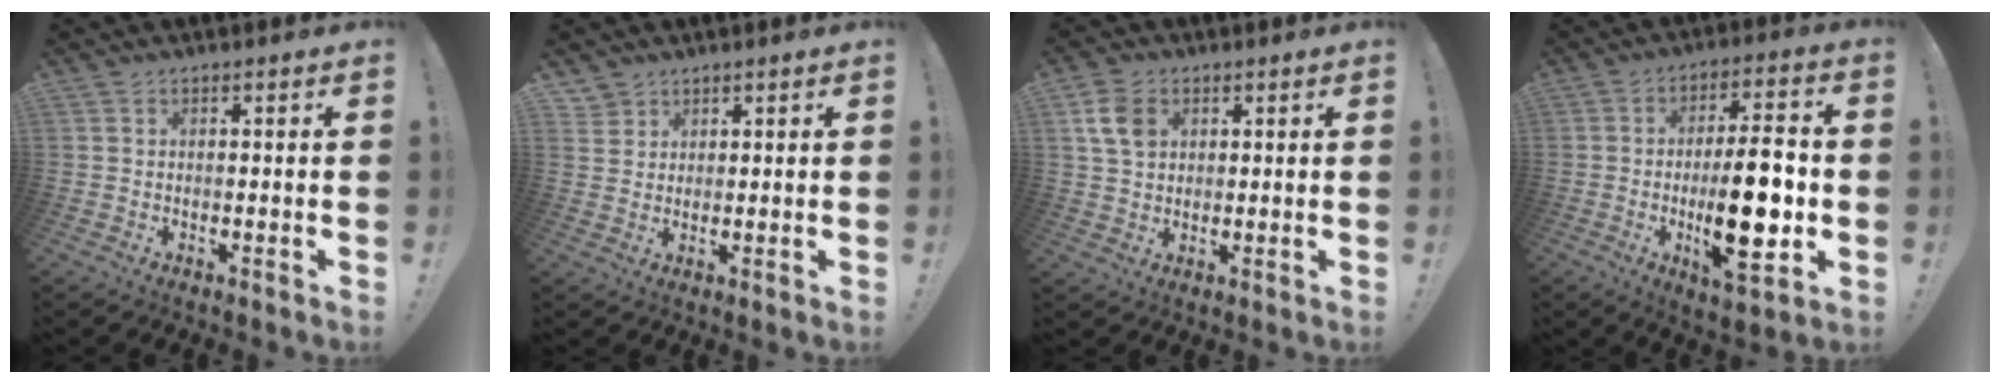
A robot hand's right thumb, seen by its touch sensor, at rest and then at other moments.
{"total": 2.7, "force": [2.1, 1.7, 0.1], "torque": [0.003, -0.016, 0.038]}
{"total": 8.5, "force": [2.9, 6.4, 4.8], "torque": [-0.083, 0.002, 0.058]}
{"total": 18.7, "force": [-2.9, 6.0, 17.4], "torque": [-0.282, -0.003, -0.046]}